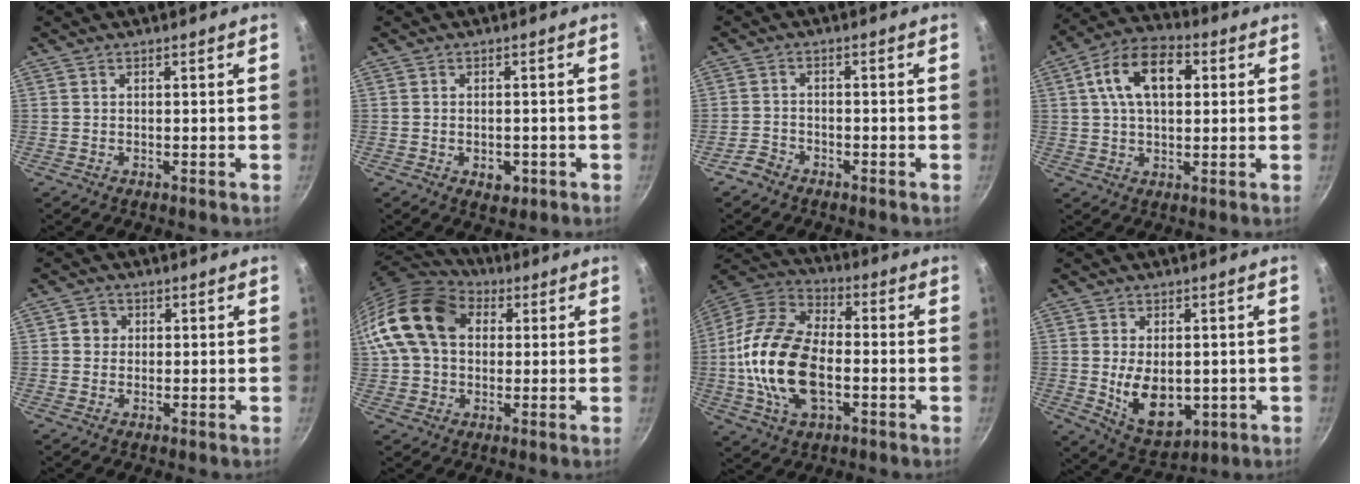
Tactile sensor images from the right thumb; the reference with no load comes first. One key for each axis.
{"total": 3.5, "fx": -1.2, "fy": 2.3, "fz": 2.4, "tx": -0.025, "ty": 0.006, "tz": -0.011}
{"total": 2.8, "fx": -2.3, "fy": 1.4, "fz": 0.7, "tx": -0.019, "ty": 0.024, "tz": -0.047}
{"total": 13.6, "fx": 3.4, "fy": 8.1, "fz": 10.3, "tx": -0.154, "ty": 0.018, "tz": 0.045}
{"total": 2.8, "fx": 0.4, "fy": 2.6, "fz": 0.8, "tx": 0.004, "ty": 0.004, "tz": 0.000}
{"total": 17.0, "fx": 3.7, "fy": 12.5, "fz": 10.9, "tx": -0.185, "ty": 0.026, "tz": 0.052}
{"total": 20.5, "fx": -2.9, "fy": 12.0, "fz": 16.4, "tx": -0.304, "ty": 0.032, "tz": -0.065}
{"total": 11.1, "fx": -0.9, "fy": 7.1, "fz": 8.5, "tx": -0.115, "ty": -0.014, "tz": 0.008}